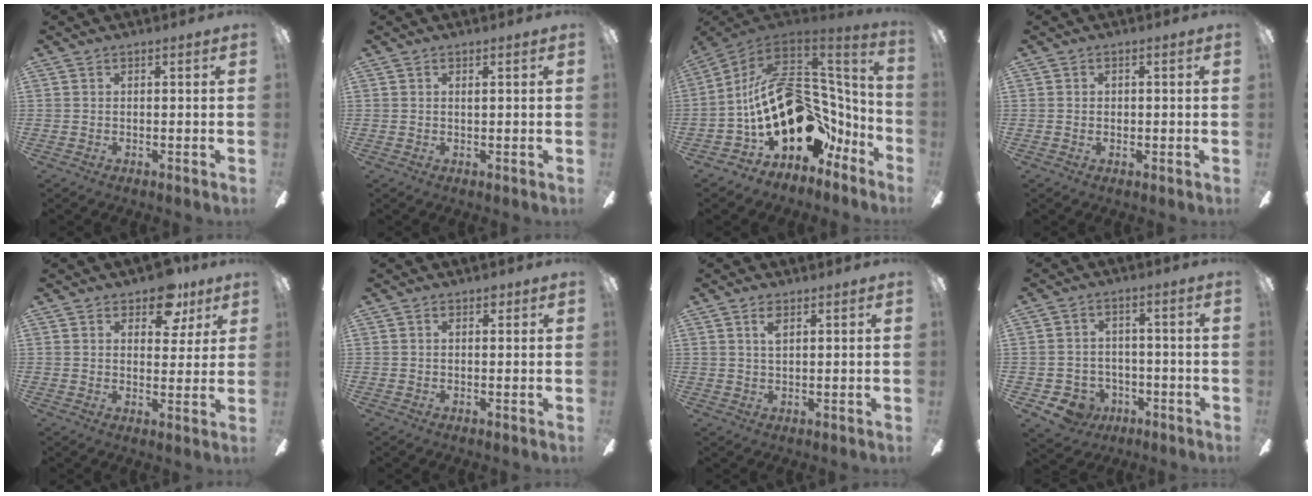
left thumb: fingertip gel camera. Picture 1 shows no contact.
{"total": 0.7, "force": [0.3, 0.1, 0.6], "torque": [-0.005, 0.000, 0.003]}
{"total": 28.4, "force": [-0.3, 17.9, 22.1], "torque": [-0.406, -0.014, 0.029]}
{"total": 1.4, "force": [-0.2, 0.9, 1.0], "torque": [-0.018, 0.004, -0.004]}
{"total": 9.4, "force": [6.0, 5.1, 5.1], "torque": [-0.050, -0.023, 0.101]}
{"total": 1.4, "force": [0.6, 0.8, 1.0], "torque": [-0.013, 0.001, 0.009]}
{"total": 3.0, "force": [1.7, 1.3, 2.2], "torque": [-0.040, 0.001, 0.027]}
{"total": 6.7, "force": [-3.6, 5.3, 1.9], "torque": [-0.059, 0.022, -0.068]}